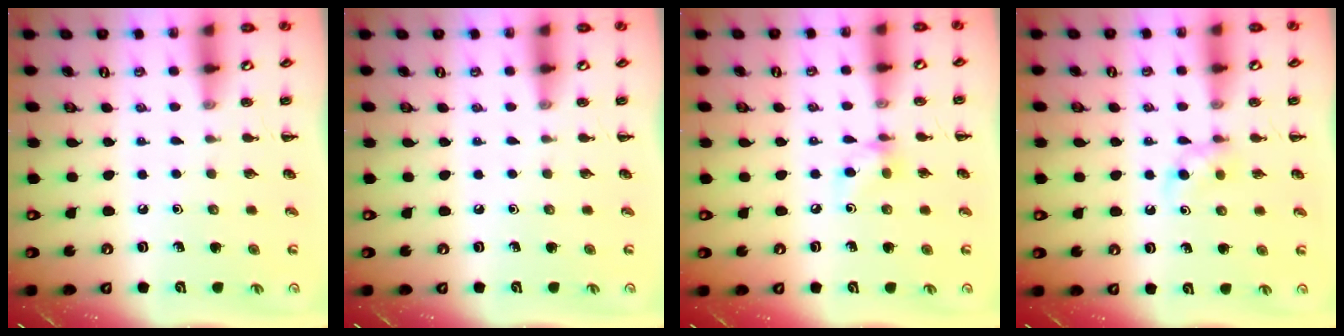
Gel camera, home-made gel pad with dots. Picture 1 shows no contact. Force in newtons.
{"total": 0.0}
{"total": 6.5, "press": 6.4, "slide": 1.1}
{"total": 3.9, "press": 3.7, "slide": 1.1}